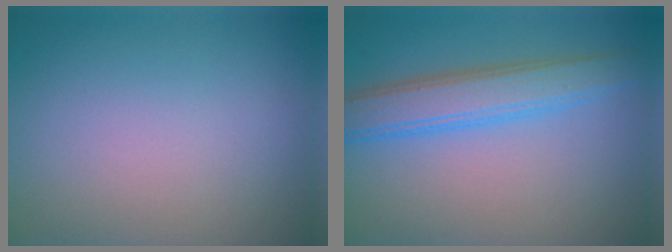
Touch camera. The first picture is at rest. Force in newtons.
{"total": 4.5, "press": 4.5, "slide": 0.1}